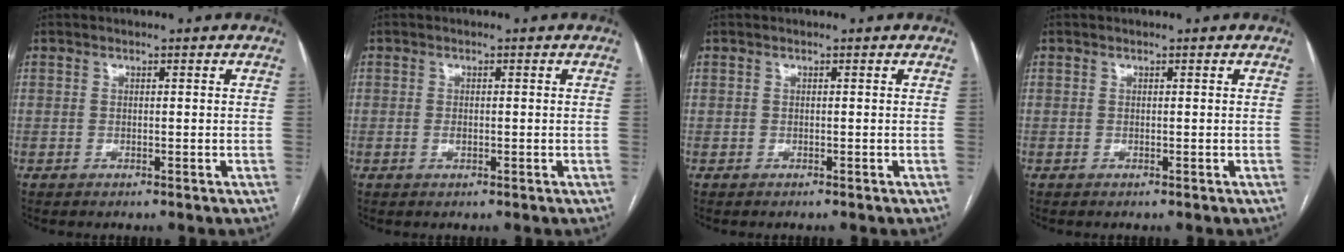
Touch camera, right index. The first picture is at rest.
{"total": 0.8, "force": [-0.2, 0.4, 0.6], "torque": [-0.011, 0.001, -0.003]}
{"total": 0.0}
{"total": 0.0}